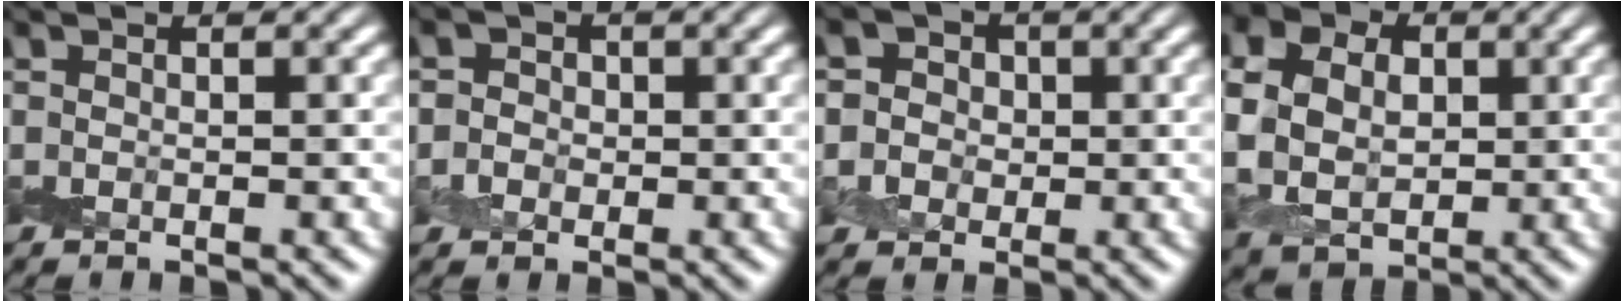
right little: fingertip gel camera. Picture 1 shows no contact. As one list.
[{"total": 2.6, "force": [0.1, 2.5, 0.9], "torque": [0.008, 0.009, -0.016]}, {"total": 4.7, "force": [0.9, 4.3, 1.7], "torque": [-0.008, 0.021, -0.006]}, {"total": 11.1, "force": [2.9, 8.7, 6.2], "torque": [-0.124, 0.026, 0.042]}]